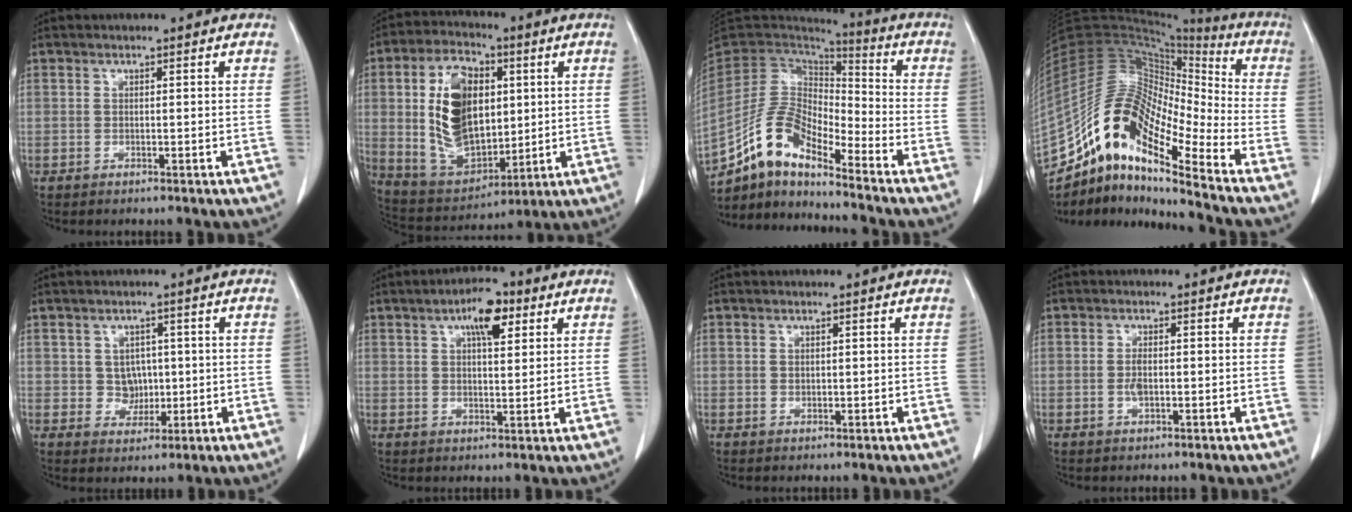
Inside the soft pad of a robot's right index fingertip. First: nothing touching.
{"total": 16.9, "force": [2.3, 9.6, 13.8], "torque": [-0.272, 0.016, 0.052]}
{"total": 12.5, "force": [-9.9, 3.7, 6.7], "torque": [-0.136, 0.030, -0.187]}
{"total": 18.9, "force": [-13.2, 4.2, 12.8], "torque": [-0.242, 0.039, -0.240]}
{"total": 3.9, "force": [0.2, 3.6, 1.6], "torque": [-0.019, 0.010, 0.011]}
{"total": 7.1, "force": [3.5, 2.6, 5.6], "torque": [-0.096, 0.011, 0.056]}
{"total": 0.9, "force": [0.2, 0.8, 0.5], "torque": [-0.008, 0.001, 0.006]}
{"total": 2.2, "force": [-0.4, 0.9, 1.9], "torque": [-0.043, 0.002, -0.005]}